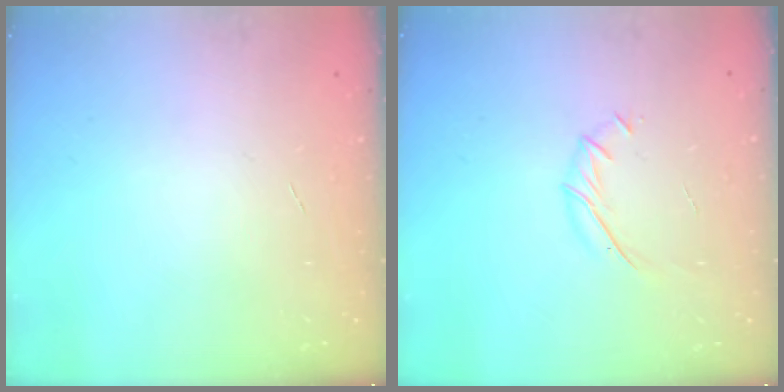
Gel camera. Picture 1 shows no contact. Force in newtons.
{"total": 6.3, "press": 6.2, "slide": 1.2}